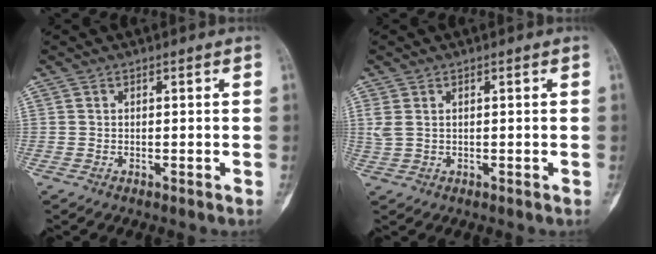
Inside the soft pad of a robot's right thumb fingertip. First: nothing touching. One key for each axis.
{"total": 2.4, "fx": 0.8, "fy": 1.4, "fz": 1.8, "tx": -0.056, "ty": 0.007, "tz": 0.022}